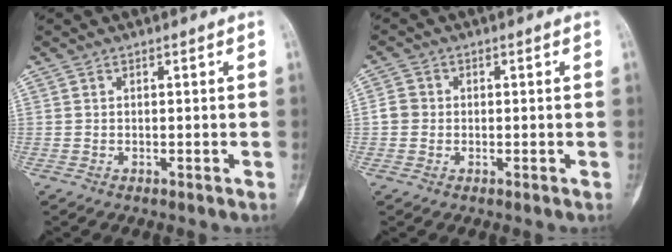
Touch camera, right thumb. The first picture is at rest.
{"total": 2.6, "force": [-0.2, 2.4, 1.0], "torque": [-0.008, 0.007, -0.010]}